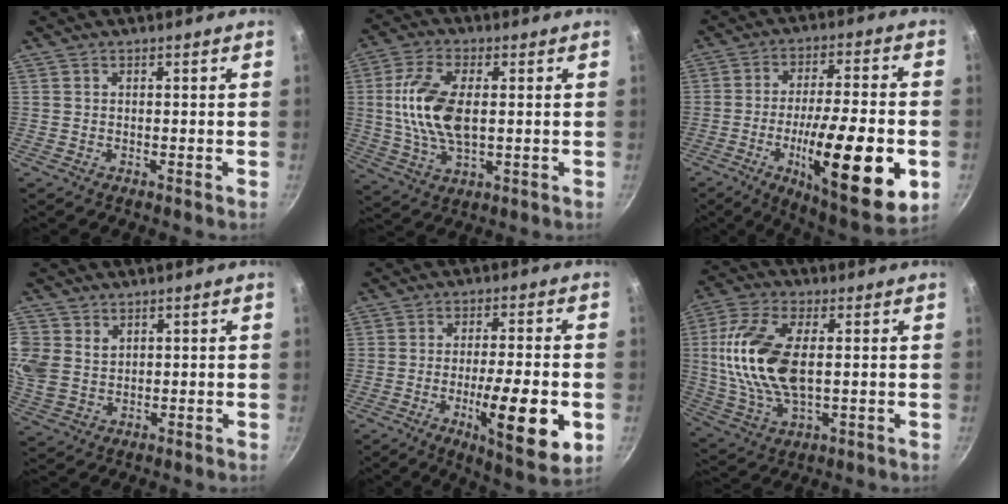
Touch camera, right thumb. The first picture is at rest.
{"total": 12.9, "force": [1.2, 6.6, 11.1], "torque": [-0.215, 0.005, 0.020]}
{"total": 23.5, "force": [-6.7, 6.3, 21.7], "torque": [-0.317, 0.012, -0.101]}
{"total": 10.9, "force": [3.2, 8.8, 5.5], "torque": [-0.133, 0.008, 0.072]}
{"total": 15.7, "force": [-4.5, 3.7, 14.5], "torque": [-0.212, 0.007, -0.065]}
{"total": 17.1, "force": [1.8, 8.8, 14.6], "torque": [-0.289, 0.002, 0.031]}